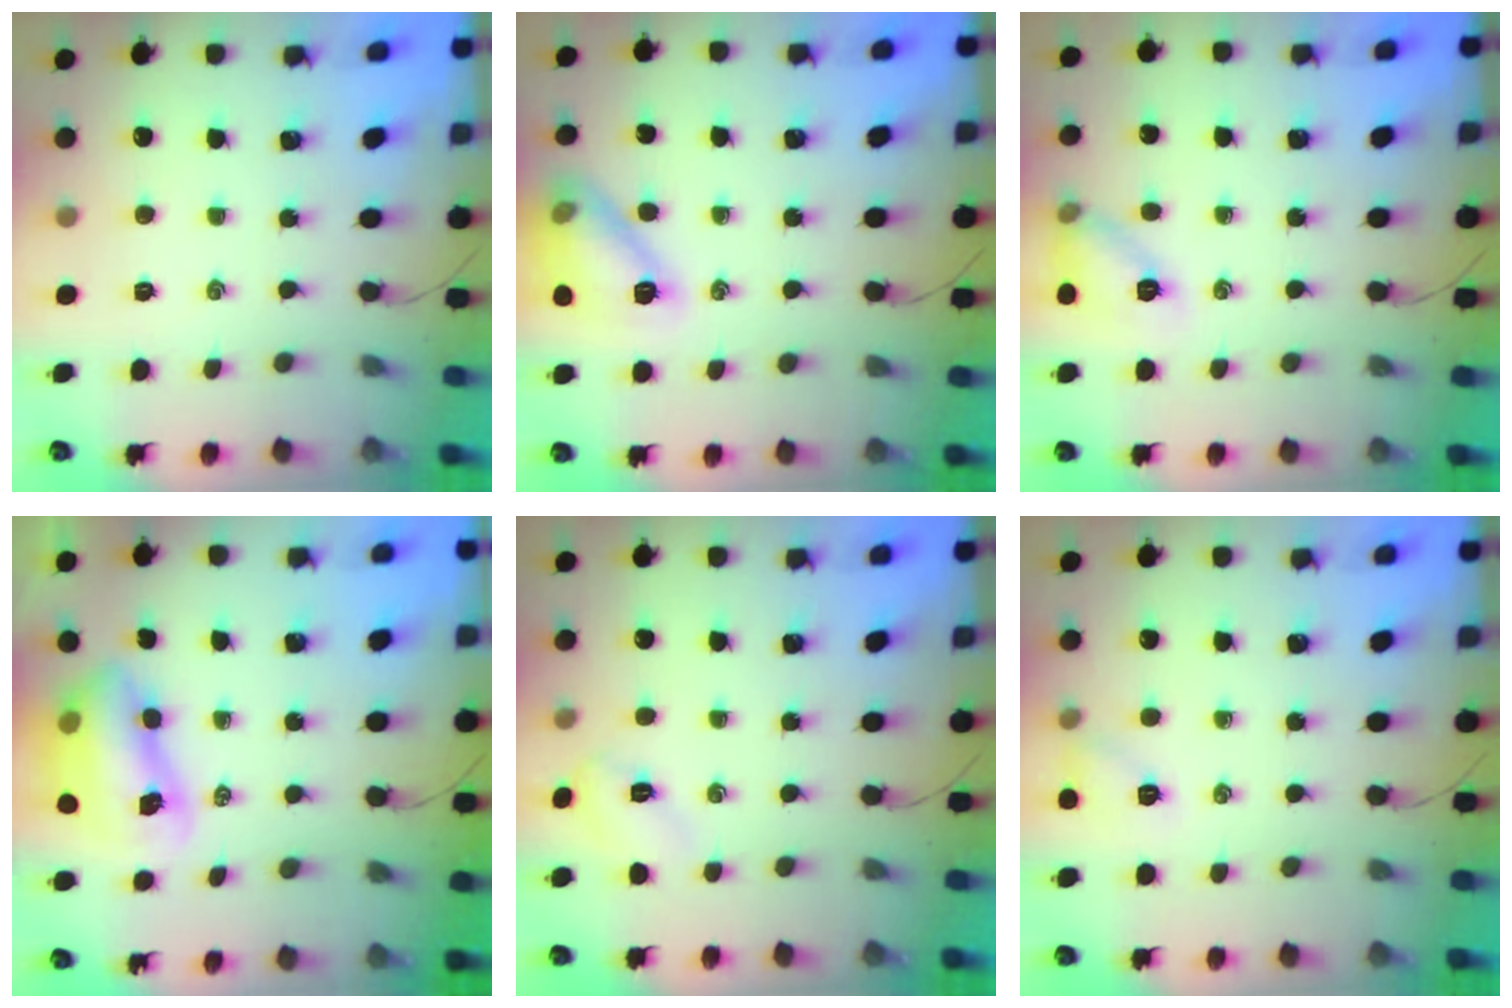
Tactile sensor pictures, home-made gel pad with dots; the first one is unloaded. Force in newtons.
{"total": 13.3, "press": 13.3, "slide": 0.2}
{"total": 9.3, "press": 9.2, "slide": 1.2}
{"total": 9.9, "press": 9.6, "slide": 2.1}
{"total": 3.5, "press": 3.4, "slide": 0.9}
{"total": 6.5, "press": 6.4, "slide": 1.1}